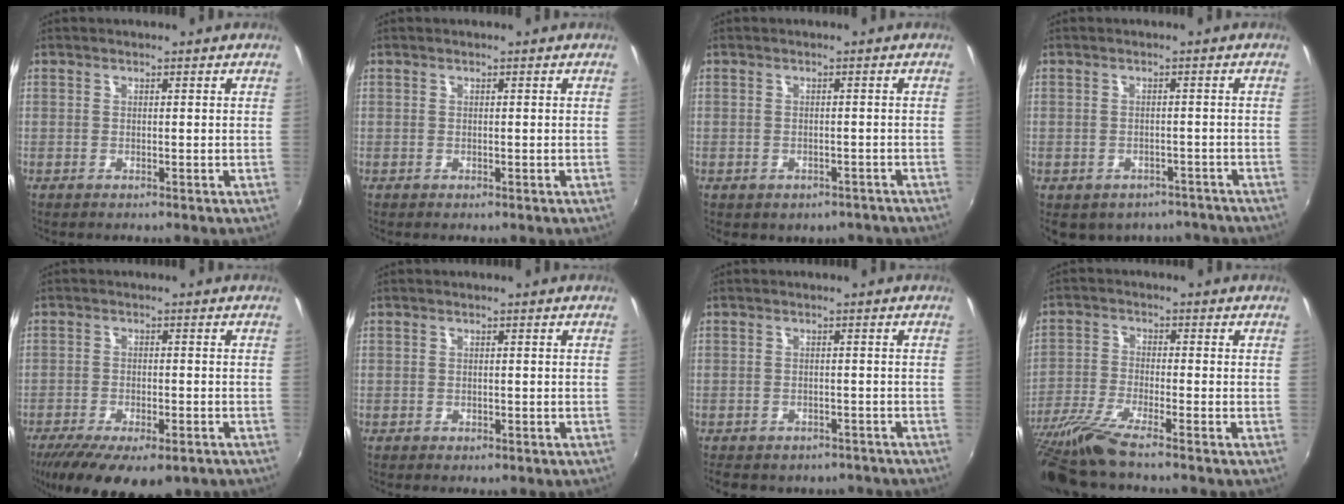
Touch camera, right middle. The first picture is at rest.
{"total": 0.0}
{"total": 5.4, "force": [-3.8, 3.4, 2.0], "torque": [-0.047, -0.014, -0.036]}
{"total": 11.7, "force": [-8.4, 6.8, 4.3], "torque": [-0.095, -0.011, -0.097]}
{"total": 15.1, "force": [-10.4, 5.5, 9.4], "torque": [-0.194, -0.052, -0.156]}
{"total": 1.2, "force": [-0.7, 0.9, 0.4], "torque": [-0.010, -0.004, -0.010]}
{"total": 8.8, "force": [-7.0, 4.2, 3.2], "torque": [-0.074, -0.018, -0.086]}
{"total": 10.1, "force": [-8.5, -0.5, 5.4], "torque": [-0.124, -0.032, -0.161]}